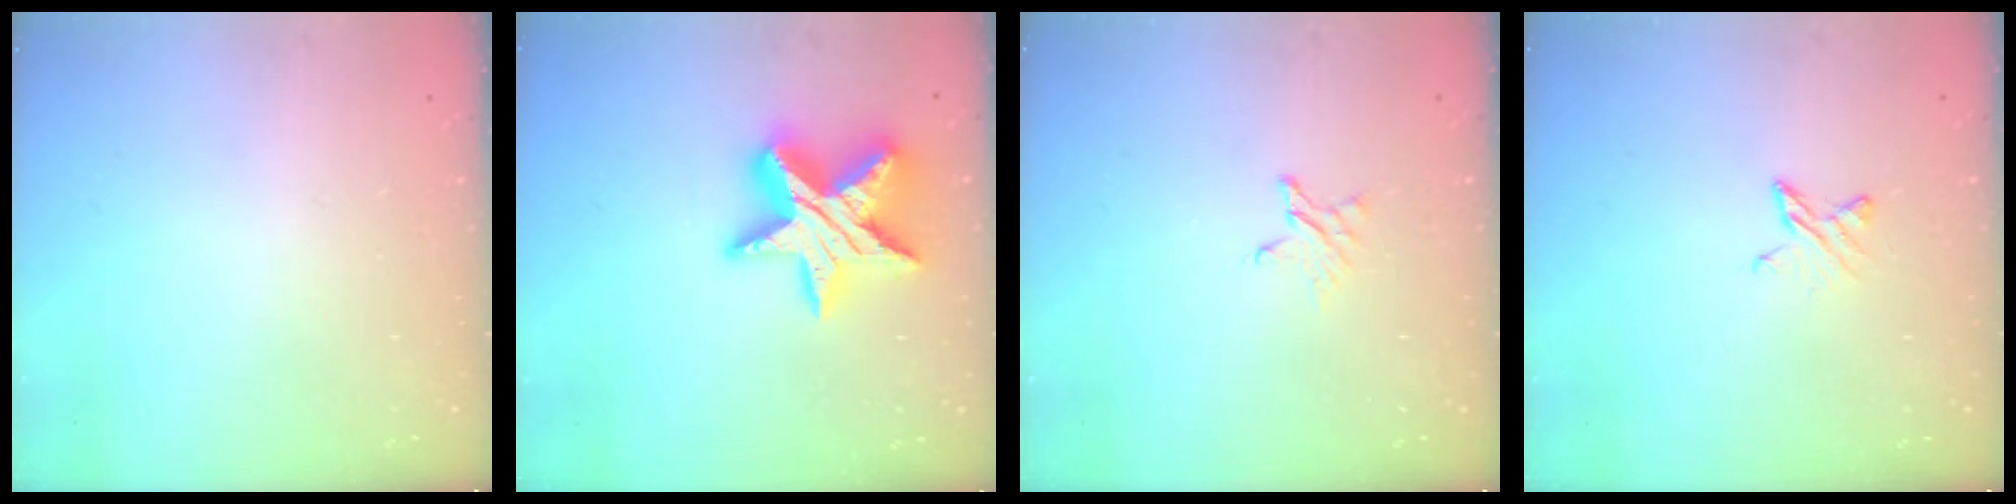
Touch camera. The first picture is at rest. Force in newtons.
{"total": 18.5, "press": 18.4, "slide": 1.4}
{"total": 2.3, "press": 2.3, "slide": 0.2}
{"total": 5.1, "press": 5.1, "slide": 0.6}